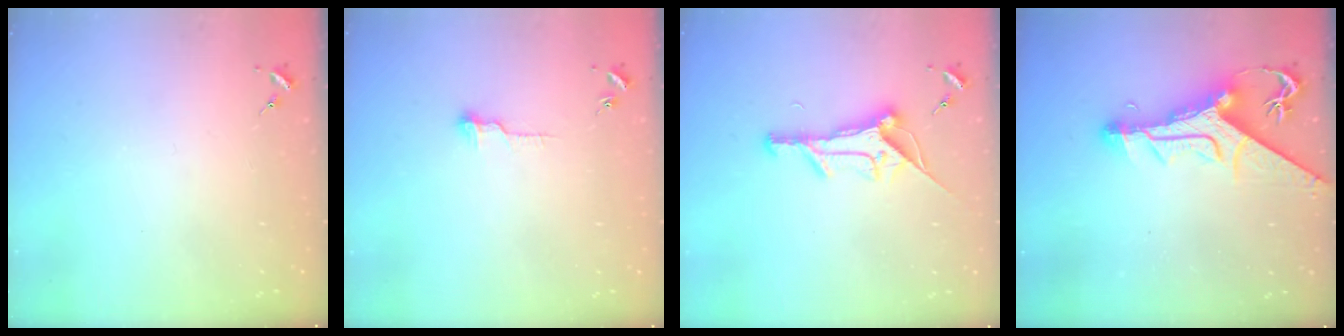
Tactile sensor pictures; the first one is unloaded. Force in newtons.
{"total": 5.8, "press": 5.8, "slide": 0.4}
{"total": 14.0, "press": 14.0, "slide": 0.6}
{"total": 15.0, "press": 14.9, "slide": 1.5}